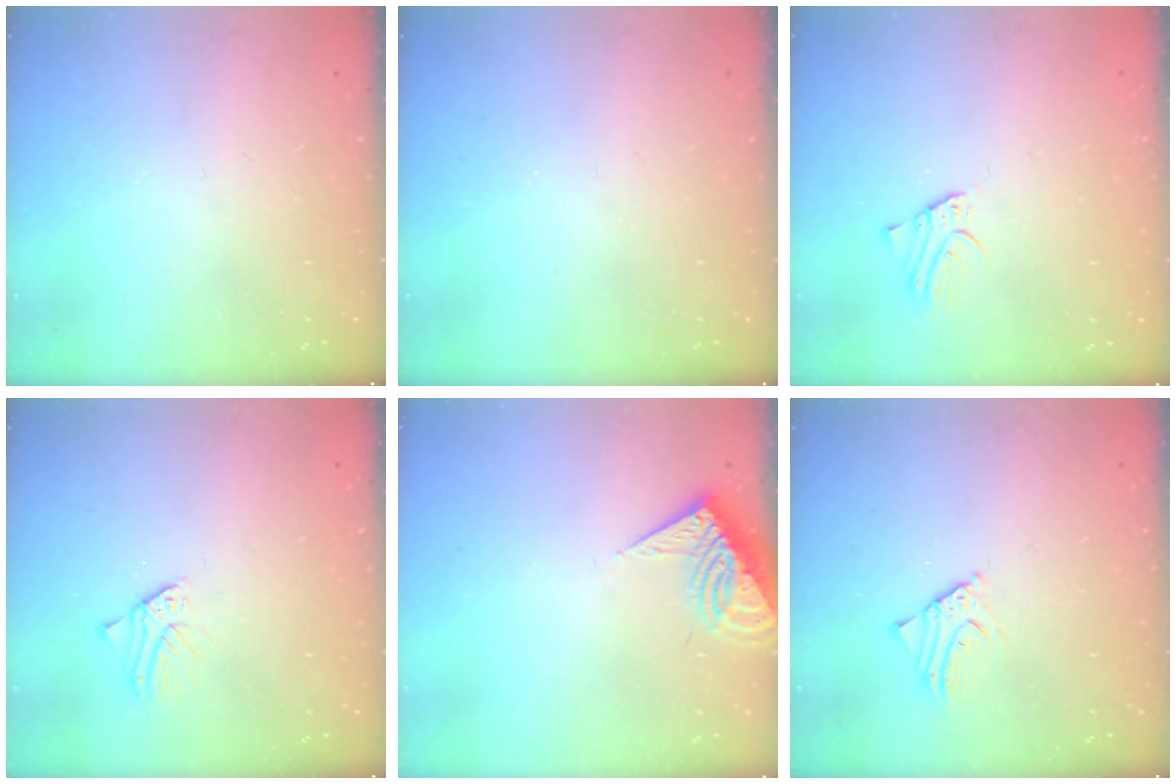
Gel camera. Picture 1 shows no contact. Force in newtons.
{"total": 0.0}
{"total": 2.3, "press": 2.3, "slide": 0.2}
{"total": 0.0}
{"total": 8.0, "press": 7.9, "slide": 0.8}
{"total": 2.3, "press": 2.3, "slide": 0.2}